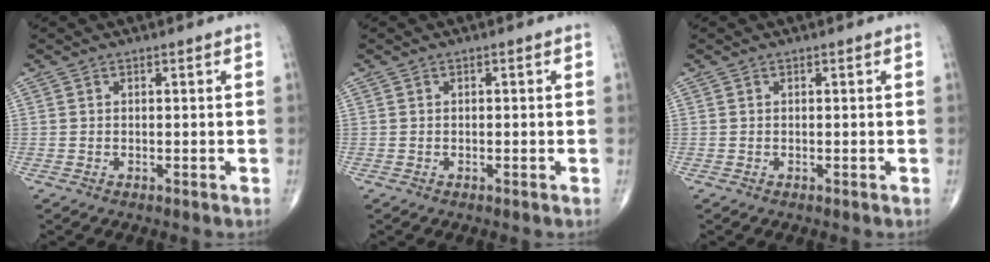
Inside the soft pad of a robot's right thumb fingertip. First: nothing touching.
{"total": 0.0}
{"total": 0.0}